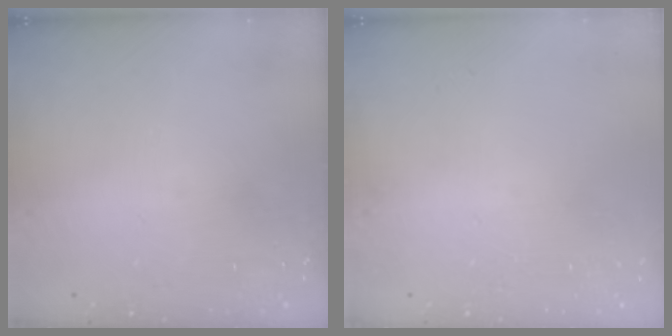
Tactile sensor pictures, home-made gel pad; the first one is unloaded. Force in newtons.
{"total": 0.0}